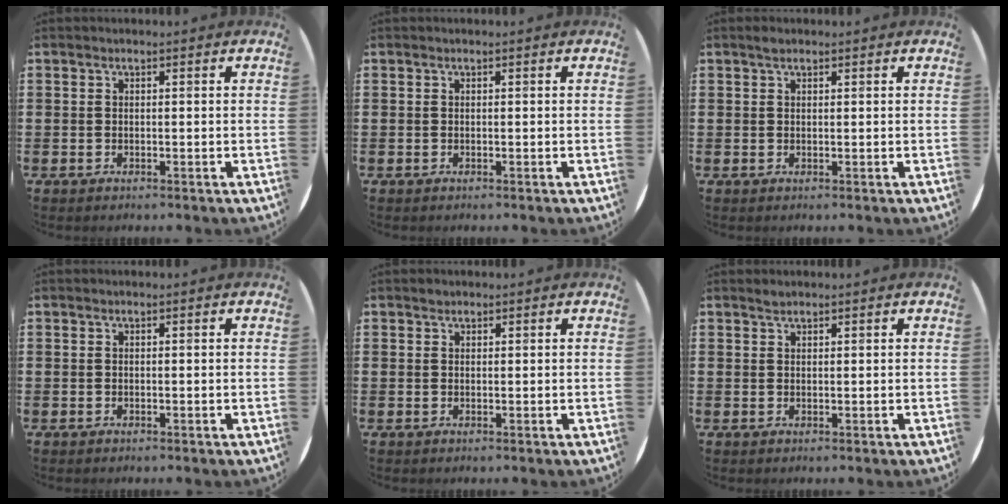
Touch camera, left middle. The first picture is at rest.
{"total": 0.0}
{"total": 0.8, "force": [0.7, 0.3, 0.3], "torque": [-0.008, 0.003, 0.012]}
{"total": 0.0}
{"total": 0.7, "force": [0.6, 0.3, -0.1], "torque": [0.001, 0.003, 0.012]}
{"total": 0.8, "force": [0.8, 0.2, 0.1], "torque": [-0.003, 0.001, 0.015]}